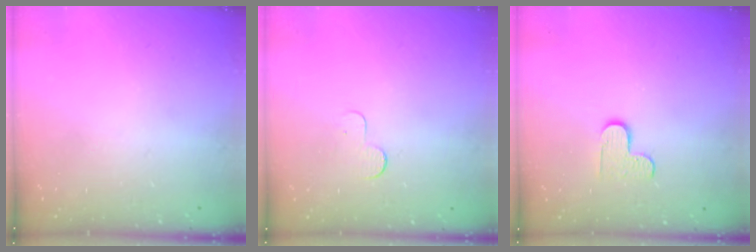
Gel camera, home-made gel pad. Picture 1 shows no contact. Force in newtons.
{"total": 2.9, "press": 2.9, "slide": 0.3}
{"total": 5.1, "press": 5.1, "slide": 0.5}